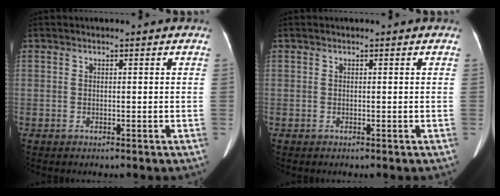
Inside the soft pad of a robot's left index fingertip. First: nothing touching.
{"total": 0.0}